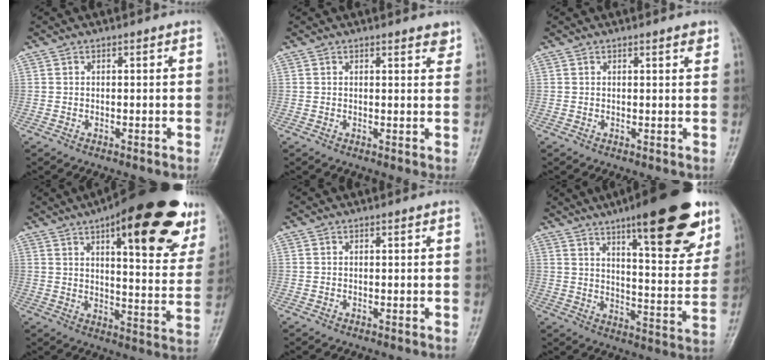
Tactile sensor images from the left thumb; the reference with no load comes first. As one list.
[{"total": 2.9, "force": [2.2, 0.9, 1.6], "torque": [-0.006, -0.010, 0.025]}, {"total": 1.9, "force": [1.3, 0.5, 1.3], "torque": [-0.015, -0.006, 0.015]}, {"total": 27.5, "force": [15.2, 9.0, 21.1], "torque": [-0.250, -0.038, 0.203]}, {"total": 0.0}, {"total": 22.7, "force": [13.6, 6.2, 17.1], "torque": [-0.205, -0.055, 0.196]}]